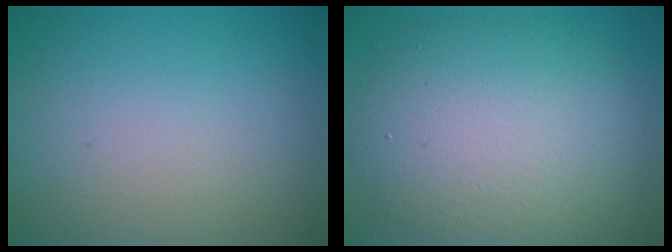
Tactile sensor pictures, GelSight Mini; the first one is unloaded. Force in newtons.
{"total": 9.5, "press": 9.5, "slide": 0.4}